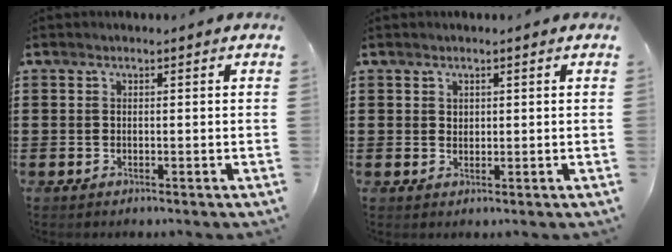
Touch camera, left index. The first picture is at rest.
{"total": 1.0, "force": [0.7, 0.7, 0.1], "torque": [-0.005, 0.003, 0.014]}